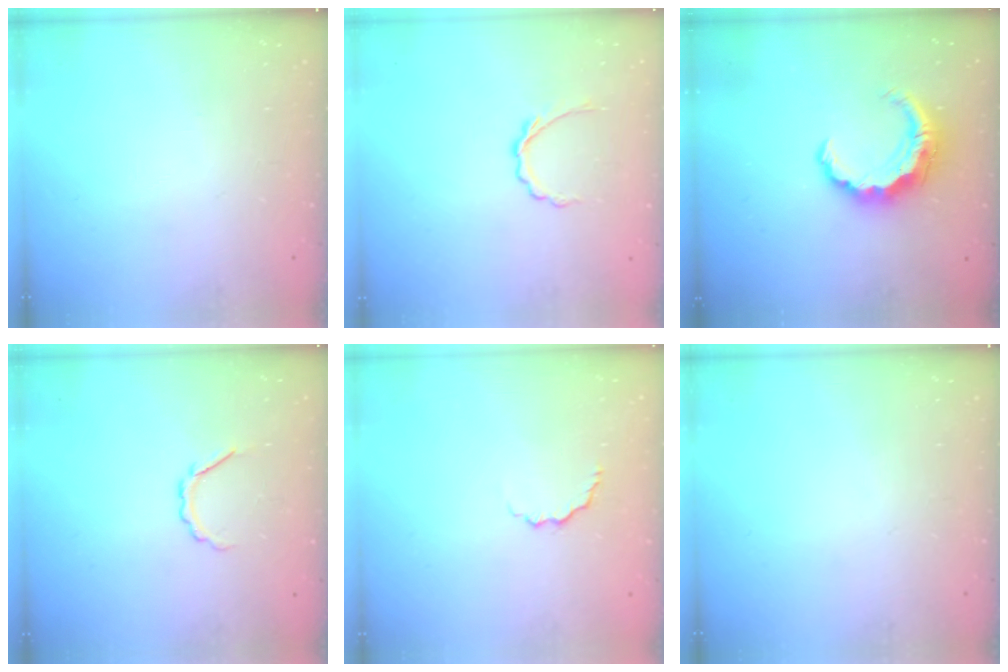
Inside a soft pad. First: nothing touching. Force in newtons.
{"total": 3.8, "press": 3.6, "slide": 1.2}
{"total": 9.4, "press": 9.3, "slide": 1.0}
{"total": 3.2, "press": 3.1, "slide": 0.7}
{"total": 4.4, "press": 4.3, "slide": 1.0}
{"total": 0.0}